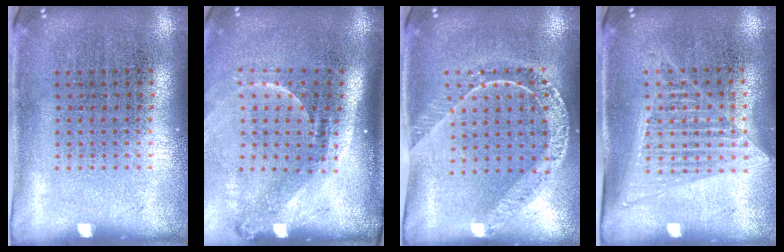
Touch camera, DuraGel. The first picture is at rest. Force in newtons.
{"total": 2.2, "press": 1.5, "slide": 1.6}
{"total": 1.7, "press": 1.6, "slide": 0.5}
{"total": 1.4, "press": 1.2, "slide": 0.6}